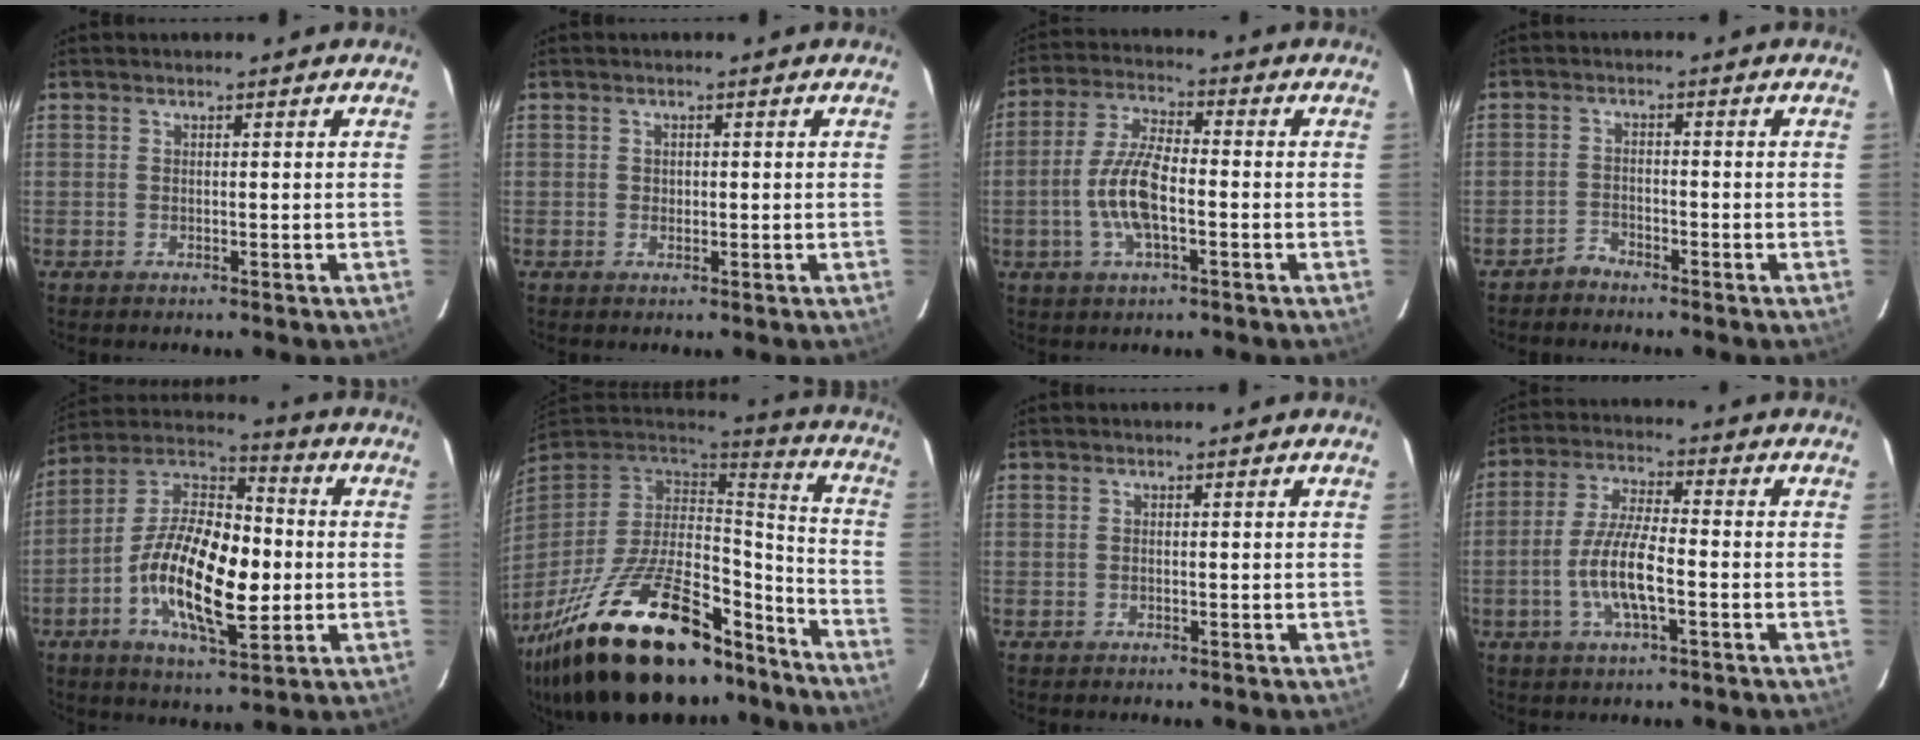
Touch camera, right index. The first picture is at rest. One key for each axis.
{"total": 0.9, "fx": -0.1, "fy": 0.9, "fz": 0.2, "tx": 0.000, "ty": 0.001, "tz": -0.001}
{"total": 9.6, "fx": -2.5, "fy": 3.2, "fz": 8.7, "tx": -0.181, "ty": 0.005, "tz": -0.050}
{"total": 1.9, "fx": -1.7, "fy": 0.8, "fz": -0.2, "tx": 0.006, "ty": 0.008, "tz": -0.034}
{"total": 18.9, "fx": -3.3, "fy": 8.0, "fz": 16.8, "tx": -0.320, "ty": 0.001, "tz": -0.066}
{"total": 35.1, "fx": -23.2, "fy": 14.0, "fz": 22.3, "tx": -0.410, "ty": -0.014, "tz": -0.346}
{"total": 0.0}
{"total": 9.3, "fx": -2.8, "fy": 2.2, "fz": 8.6, "tx": -0.175, "ty": -0.001, "tz": -0.056}